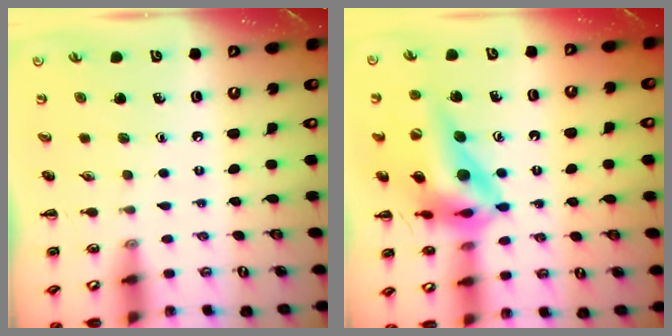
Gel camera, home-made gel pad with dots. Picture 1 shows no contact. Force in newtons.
{"total": 17.0, "press": 16.1, "slide": 5.3}